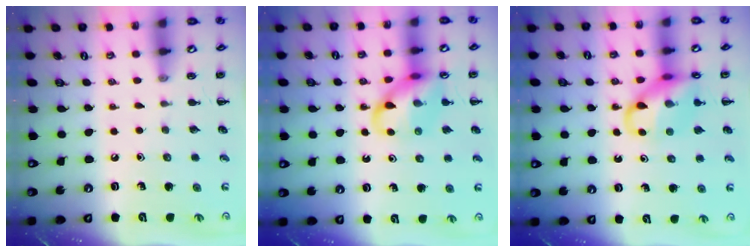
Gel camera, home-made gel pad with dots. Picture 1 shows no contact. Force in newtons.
{"total": 12.5, "press": 12.5, "slide": 1.2}
{"total": 13.8, "press": 13.7, "slide": 1.8}